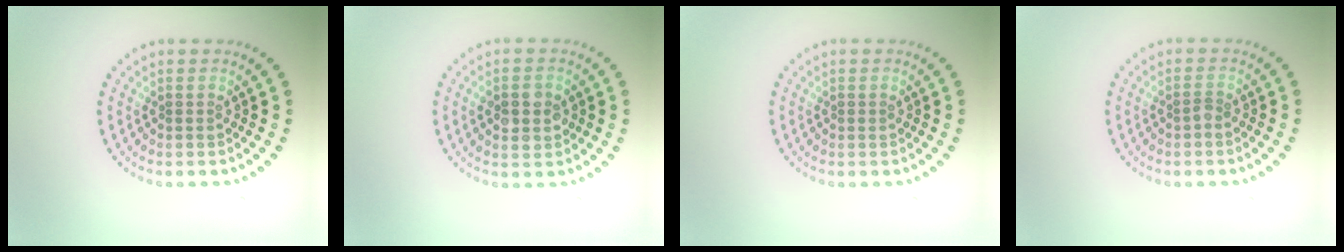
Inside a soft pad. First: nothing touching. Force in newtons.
{"total": 2.8, "press": 2.8, "slide": 0.2}
{"total": 0.0}
{"total": 0.7, "press": 0.5, "slide": 0.5}